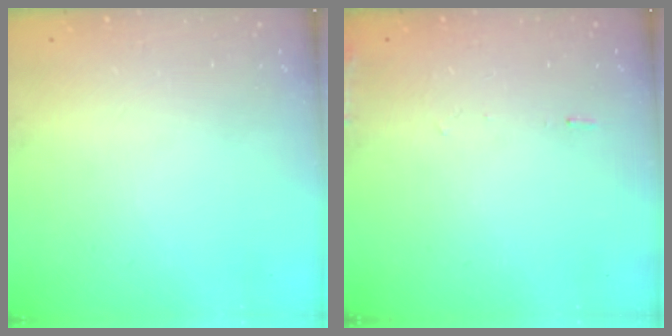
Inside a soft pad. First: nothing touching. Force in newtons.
{"total": 5.9, "press": 5.7, "slide": 1.6}